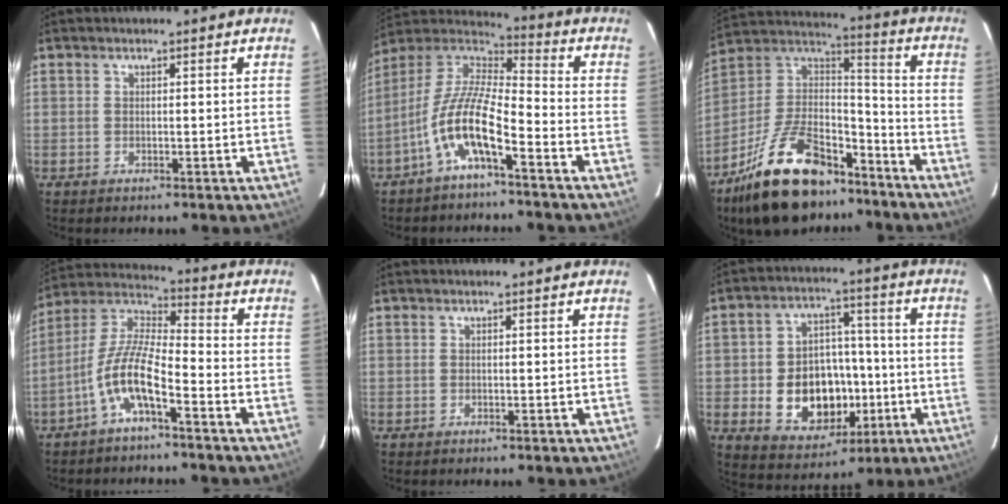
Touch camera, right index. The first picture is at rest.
{"total": 12.1, "force": [-5.9, 3.0, 10.1], "torque": [-0.204, 0.004, -0.116]}
{"total": 24.7, "force": [-16.9, 11.4, 13.9], "torque": [-0.278, 0.024, -0.269]}
{"total": 9.7, "force": [-5.0, 2.2, 8.0], "torque": [-0.176, 0.010, -0.096]}
{"total": 0.0}
{"total": 14.8, "force": [-3.5, 10.9, 9.5], "torque": [-0.200, 0.019, -0.032]}